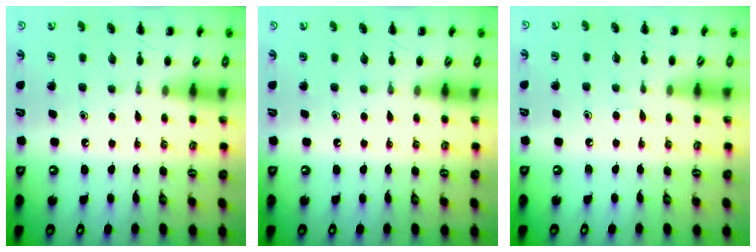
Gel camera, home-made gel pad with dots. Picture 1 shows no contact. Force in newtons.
{"total": 0.0}
{"total": 2.9, "press": 2.8, "slide": 1.0}